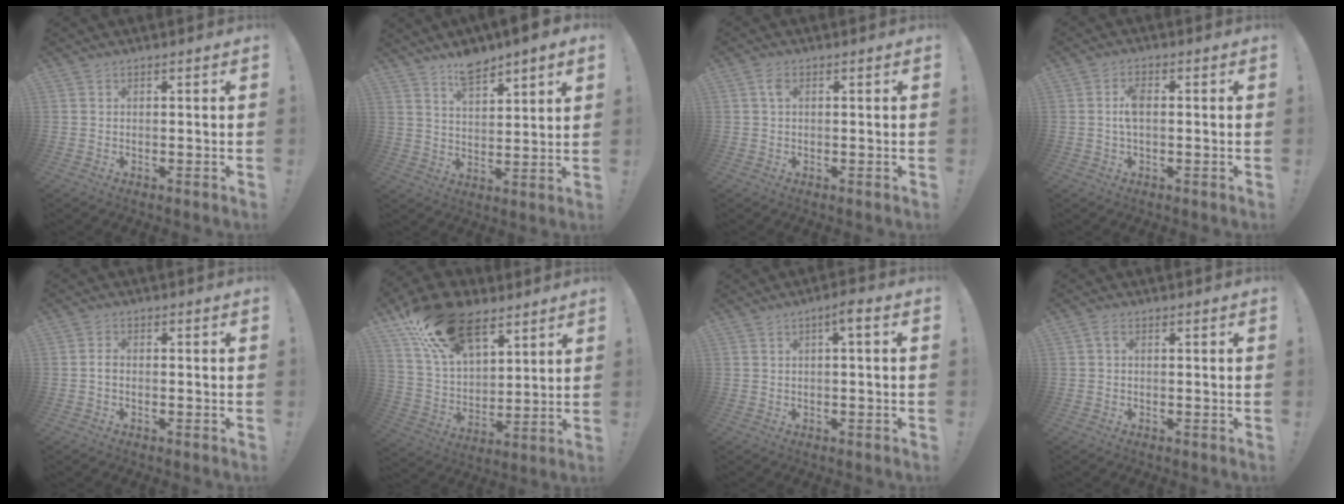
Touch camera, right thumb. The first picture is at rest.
{"total": 7.5, "force": [6.3, 2.2, 3.4], "torque": [-0.048, -0.039, 0.110]}
{"total": 2.2, "force": [0.6, 1.1, 1.7], "torque": [-0.031, 0.002, 0.009]}
{"total": 4.6, "force": [0.0, 2.0, 4.1], "torque": [-0.076, 0.005, -0.003]}
{"total": 1.5, "force": [-0.6, 0.8, 1.1], "torque": [-0.017, 0.007, -0.011]}
{"total": 23.2, "force": [13.8, 13.6, 12.9], "torque": [-0.226, -0.071, 0.253]}
{"total": 3.2, "force": [0.3, 0.2, 3.2], "torque": [-0.058, 0.004, -0.001]}
{"total": 1.3, "force": [0.1, 0.6, 1.2], "torque": [-0.027, 0.005, 0.003]}